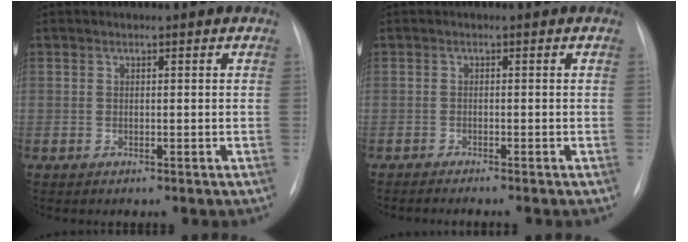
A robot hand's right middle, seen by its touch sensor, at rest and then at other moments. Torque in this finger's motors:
{"motor_torque": [1.07, -0.94, 0.04, 0.00]}